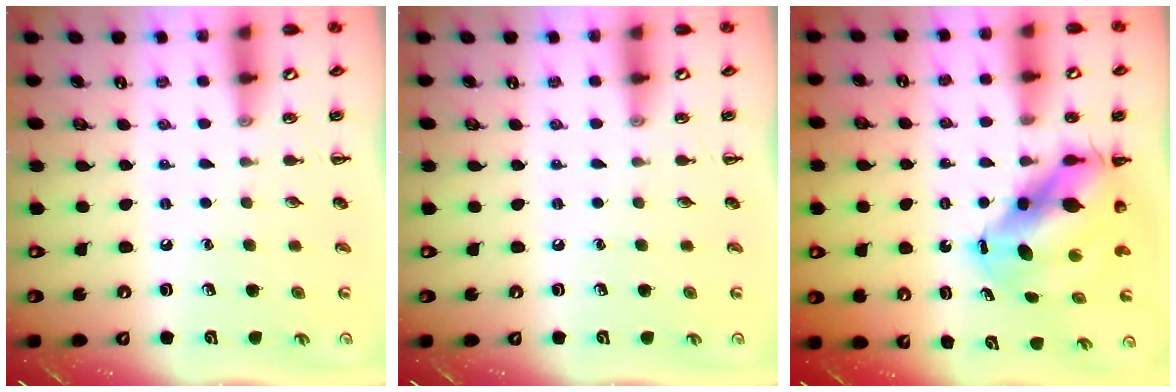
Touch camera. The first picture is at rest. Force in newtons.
{"total": 0.0}
{"total": 8.8, "press": 8.6, "slide": 1.9}